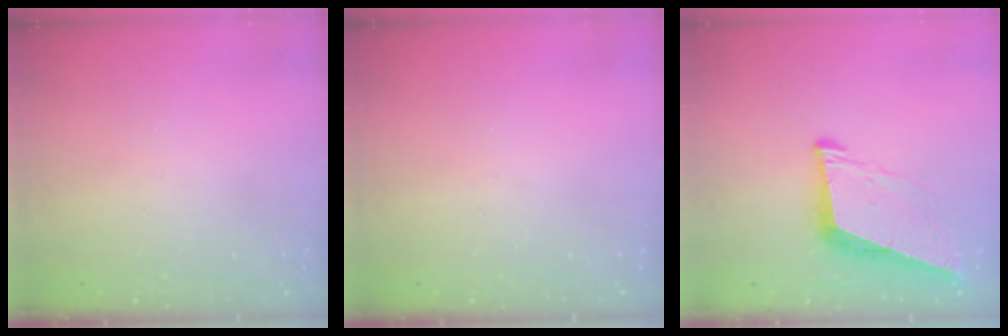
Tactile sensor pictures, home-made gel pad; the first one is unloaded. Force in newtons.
{"total": 0.0}
{"total": 9.1, "press": 8.3, "slide": 3.7}